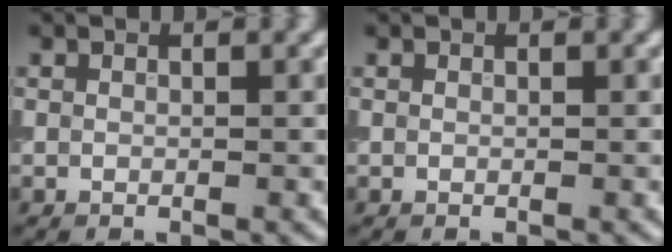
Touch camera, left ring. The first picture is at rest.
{"total": 0.0}